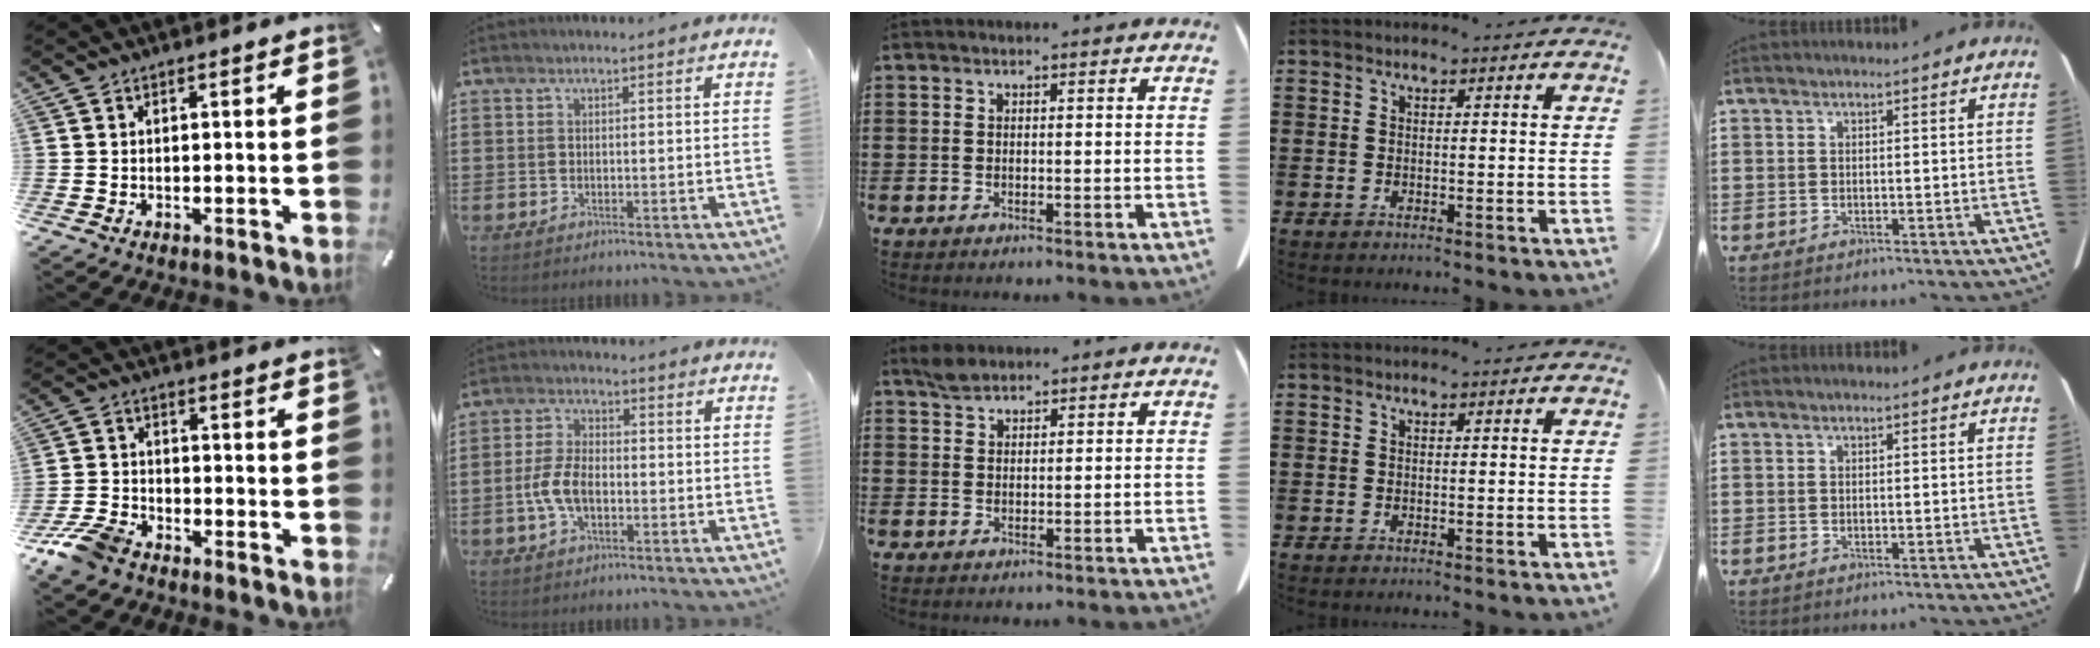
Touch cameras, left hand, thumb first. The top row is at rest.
{"thumb": {"total": 8.5, "force": [-6.6, 4.0, 3.6], "torque": [-0.087, 0.025, -0.131]}, "index": {"total": 6.2, "force": [-1.6, 3.3, 5.0], "torque": [-0.121, -0.002, -0.036]}, "middle": {"total": 2.3, "force": [2.0, 0.7, 0.9], "torque": [-0.024, 0.001, 0.039]}}